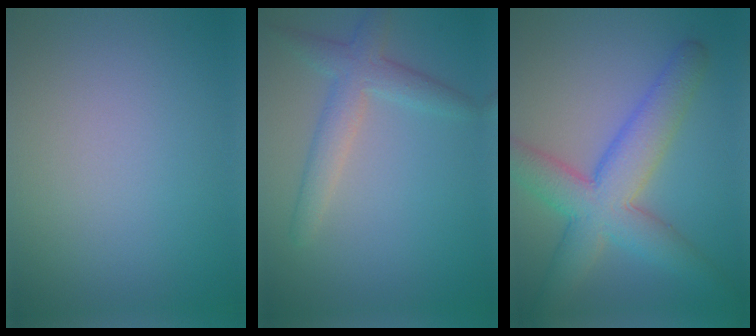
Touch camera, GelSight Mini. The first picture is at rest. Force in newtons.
{"total": 3.3, "press": 3.3, "slide": 0.0}
{"total": 7.7, "press": 7.7, "slide": 0.3}